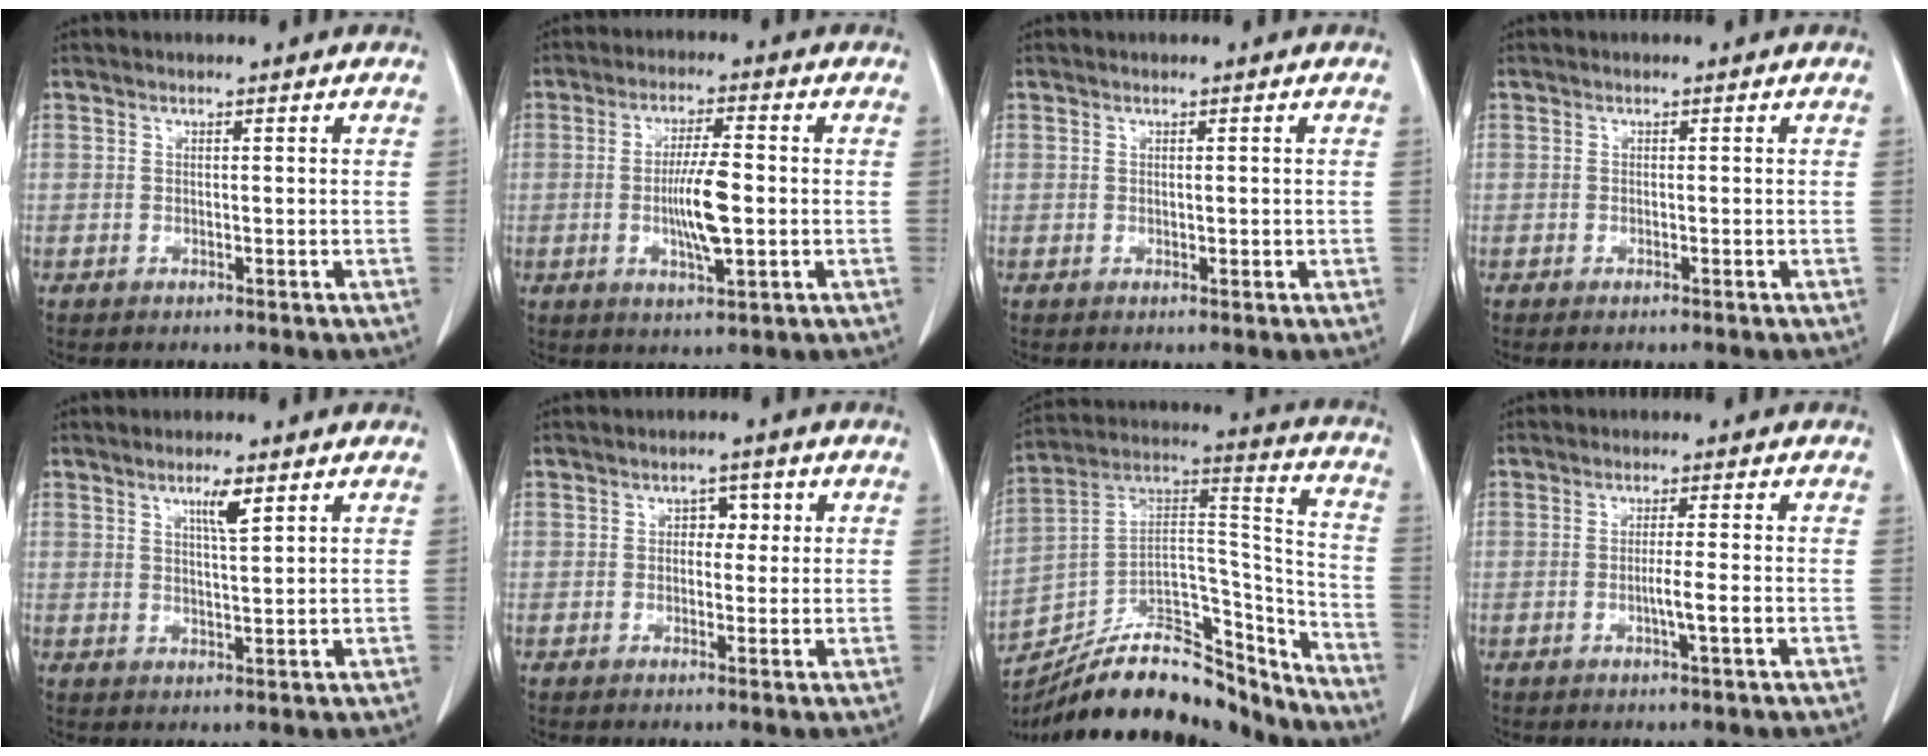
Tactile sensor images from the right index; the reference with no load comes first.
{"total": 7.6, "force": [-0.9, 1.2, 7.5], "torque": [-0.139, -0.005, -0.017]}
{"total": 0.5, "force": [0.1, 0.4, 0.4], "torque": [-0.004, -0.001, 0.005]}
{"total": 0.7, "force": [-0.5, 0.1, 0.4], "torque": [-0.010, -0.002, -0.006]}
{"total": 3.6, "force": [1.9, 0.3, 3.0], "torque": [-0.052, -0.003, 0.033]}
{"total": 2.5, "force": [0.5, 1.8, 1.8], "torque": [-0.017, 0.010, 0.003]}
{"total": 26.0, "force": [-22.1, 8.5, 10.6], "torque": [-0.179, 0.038, -0.349]}
{"total": 2.8, "force": [-0.8, -0.4, 2.7], "torque": [-0.046, -0.003, -0.014]}